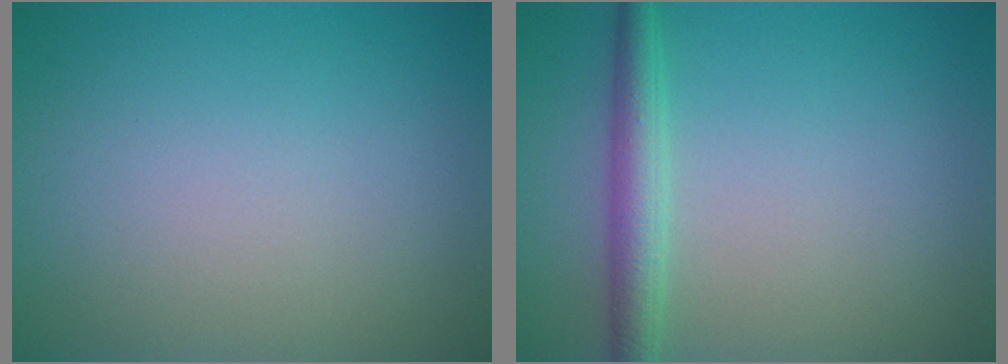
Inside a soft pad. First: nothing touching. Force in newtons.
{"total": 2.8, "press": 2.8, "slide": 0.1}